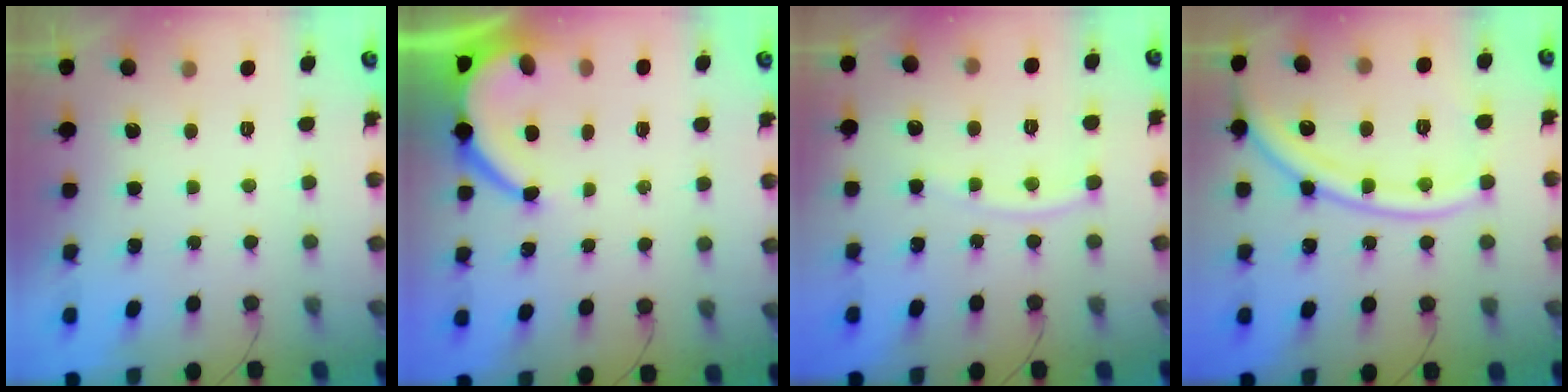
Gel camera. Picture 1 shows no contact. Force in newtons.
{"total": 6.9, "press": 6.9, "slide": 0.6}
{"total": 7.1, "press": 7.1, "slide": 0.9}
{"total": 16.5, "press": 16.4, "slide": 1.8}